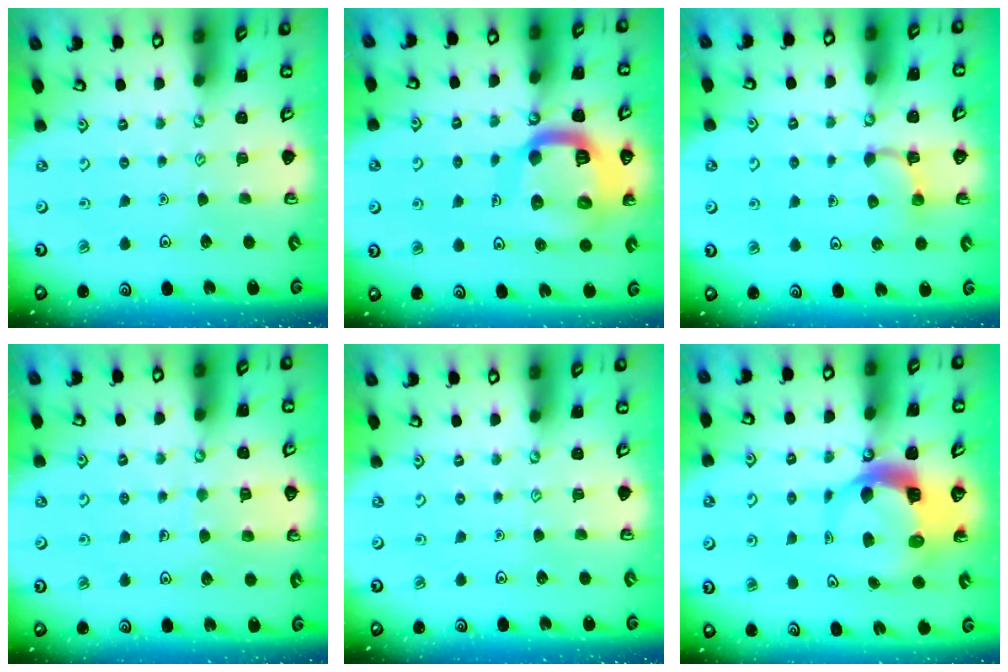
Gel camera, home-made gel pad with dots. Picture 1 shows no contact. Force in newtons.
{"total": 19.0, "press": 18.9, "slide": 2.2}
{"total": 3.0, "press": 2.9, "slide": 0.7}
{"total": 4.9, "press": 4.9, "slide": 0.3}
{"total": 0.0}
{"total": 8.5, "press": 8.5, "slide": 0.8}